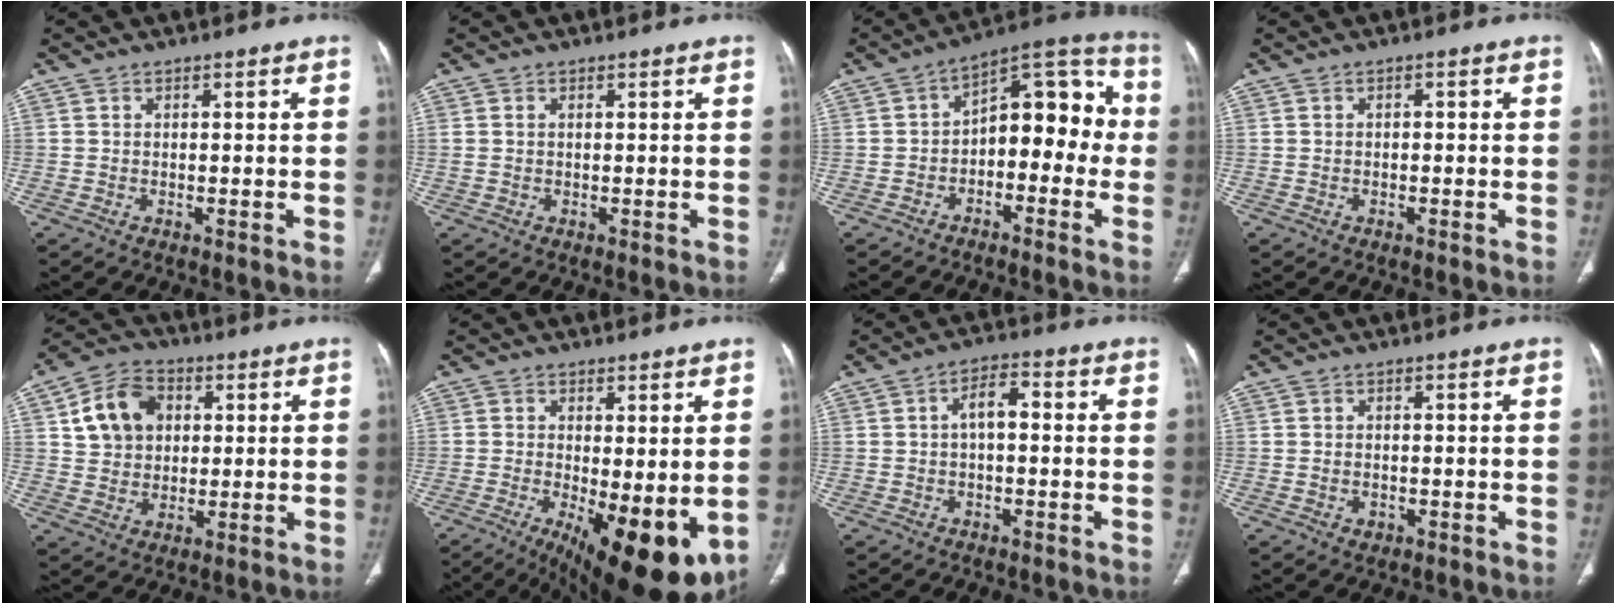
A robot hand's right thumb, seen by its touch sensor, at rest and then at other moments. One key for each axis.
{"total": 0.8, "fx": 0.1, "fy": 0.6, "fz": 0.6, "tx": -0.020, "ty": 0.007, "tz": 0.007}
{"total": 13.8, "fx": -1.9, "fy": 8.3, "fz": 10.9, "tx": -0.105, "ty": 0.057, "tz": -0.041}
{"total": 0.7, "fx": -0.1, "fy": 0.4, "fz": 0.6, "tx": -0.004, "ty": 0.002, "tz": -0.005}
{"total": 10.8, "fx": 2.9, "fy": 8.5, "fz": 6.1, "tx": -0.085, "ty": 0.005, "tz": 0.050}
{"total": 15.5, "fx": -3.7, "fy": 5.6, "fz": 14.0, "tx": -0.182, "ty": -0.027, "tz": -0.032}
{"total": 4.8, "fx": 0.0, "fy": 2.3, "fz": 4.2, "tx": -0.064, "ty": 0.019, "tz": -0.005}
{"total": 1.4, "fx": -0.4, "fy": 1.1, "fz": 0.7, "tx": -0.009, "ty": 0.004, "tz": -0.002}